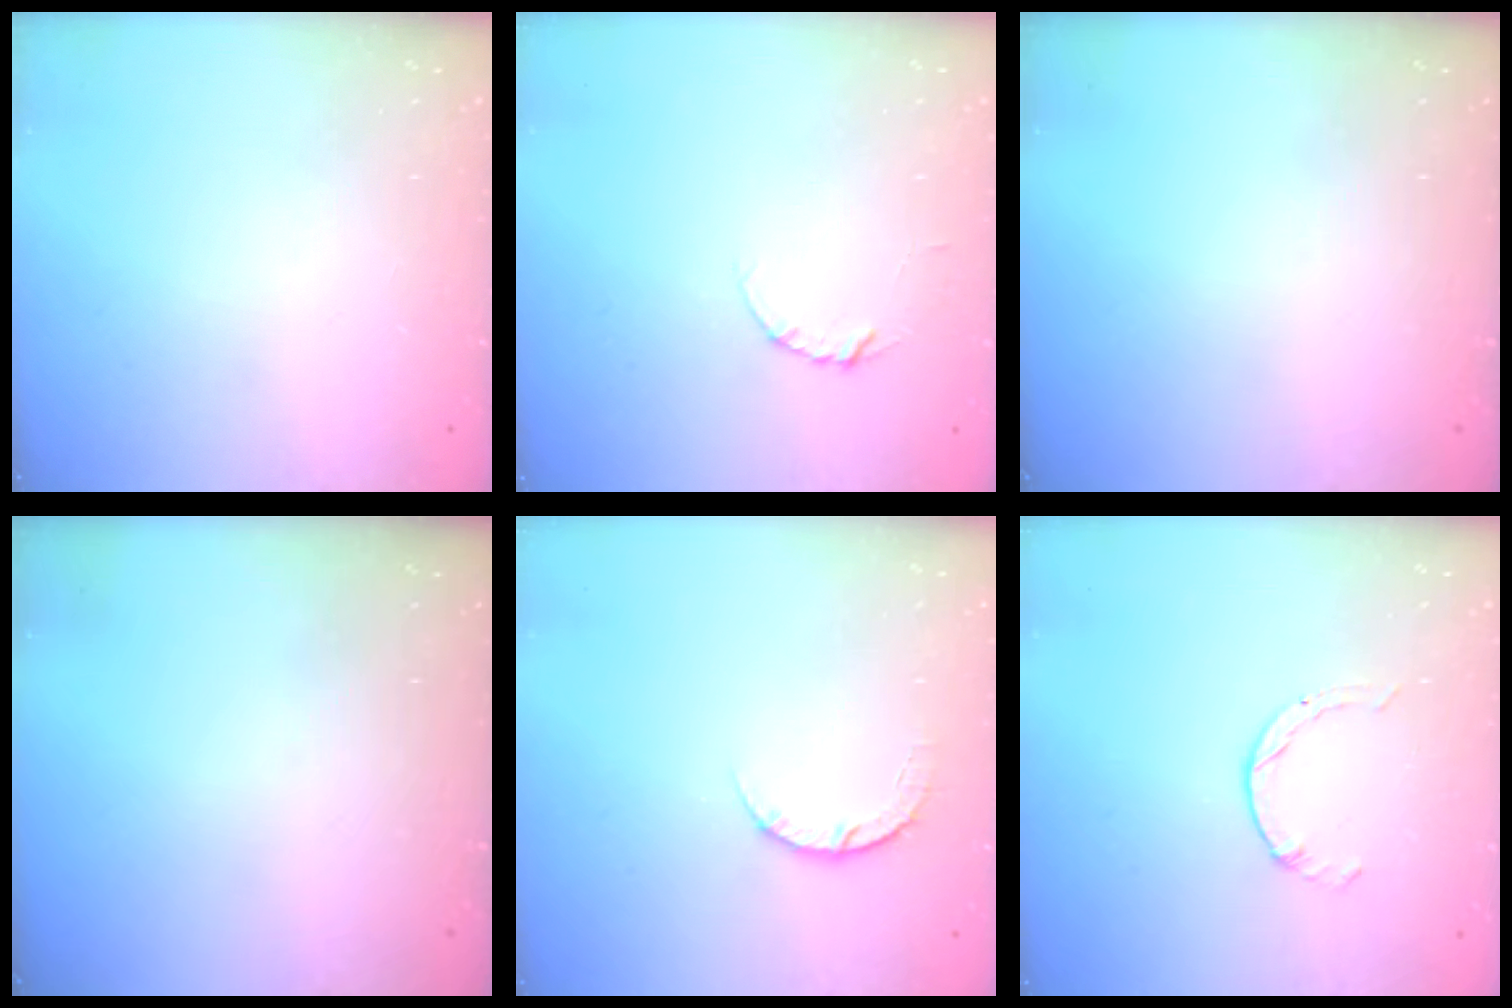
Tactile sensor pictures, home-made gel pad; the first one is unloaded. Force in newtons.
{"total": 3.7, "press": 3.7, "slide": 0.4}
{"total": 0.0}
{"total": 0.0}
{"total": 4.8, "press": 4.8, "slide": 0.6}
{"total": 0.5, "press": 0.5, "slide": 0.1}